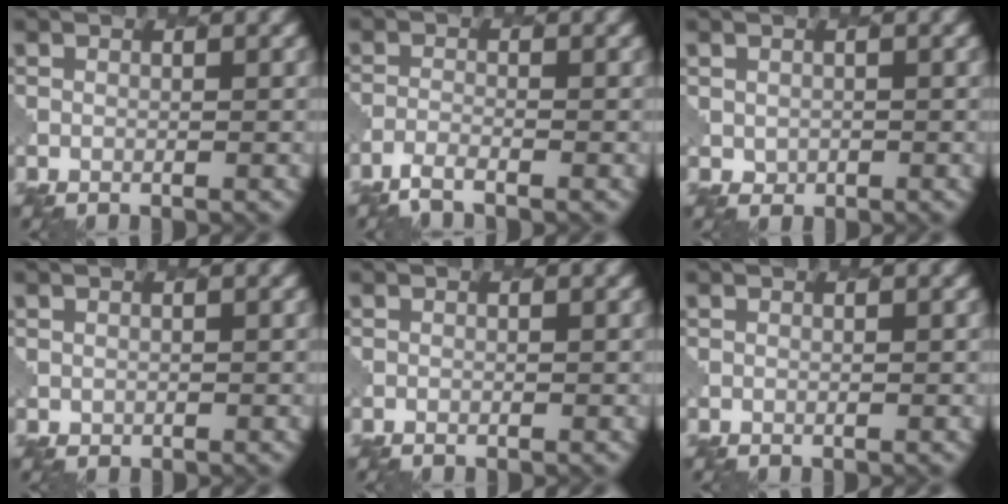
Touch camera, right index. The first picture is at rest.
{"total": 2.0, "force": [-1.8, 0.4, 0.9], "torque": [-0.021, -0.007, -0.044]}
{"total": 0.8, "force": [0.3, 0.8, 0.0], "torque": [0.000, -0.006, 0.007]}
{"total": 0.5, "force": [0.2, 0.5, -0.1], "torque": [0.001, -0.005, 0.007]}
{"total": 0.0}
{"total": 0.0}